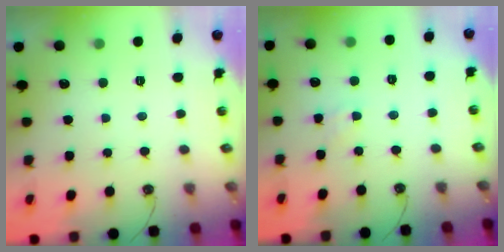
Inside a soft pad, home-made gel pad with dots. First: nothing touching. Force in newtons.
{"total": 4.2, "press": 4.1, "slide": 0.5}